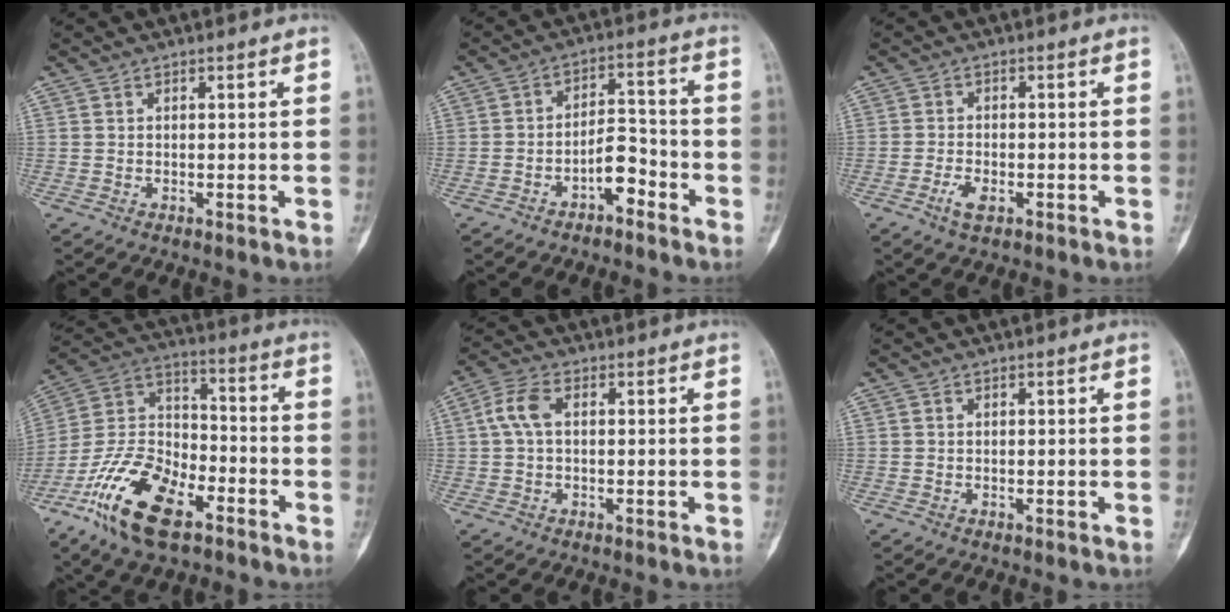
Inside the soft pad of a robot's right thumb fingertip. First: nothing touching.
{"total": 6.1, "force": [-3.5, 2.9, 4.1], "torque": [-0.049, 0.041, -0.061]}
{"total": 3.1, "force": [-1.6, 1.5, 2.2], "torque": [-0.045, 0.005, -0.030]}
{"total": 18.5, "force": [-10.5, 8.6, 12.5], "torque": [-0.233, 0.057, -0.202]}
{"total": 5.0, "force": [0.6, 2.7, 4.1], "torque": [-0.095, 0.015, 0.008]}
{"total": 0.0}